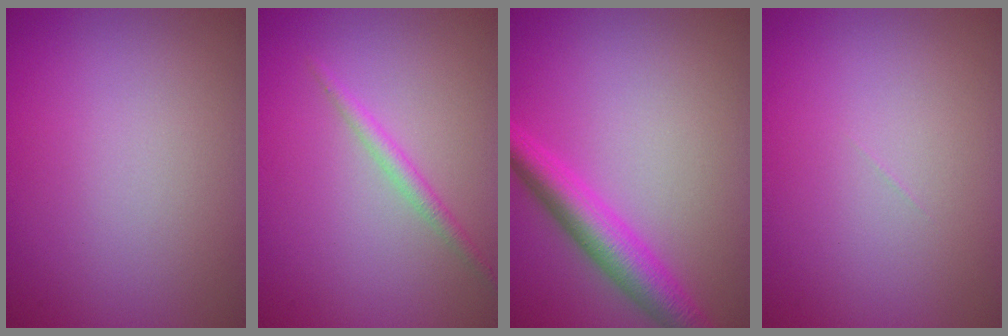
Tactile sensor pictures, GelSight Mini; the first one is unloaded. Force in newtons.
{"total": 1.5, "press": 1.5, "slide": 0.0}
{"total": 4.5, "press": 4.5, "slide": 0.1}
{"total": 0.0}